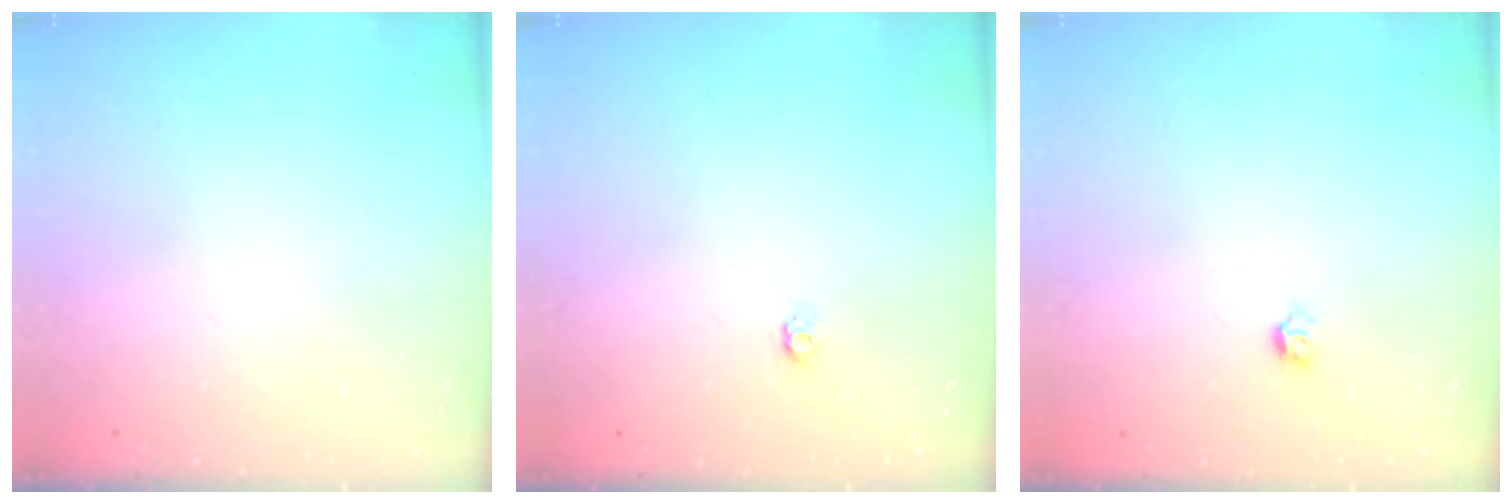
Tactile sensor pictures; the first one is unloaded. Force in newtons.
{"total": 4.0, "press": 4.0, "slide": 0.4}
{"total": 2.8, "press": 2.7, "slide": 0.8}